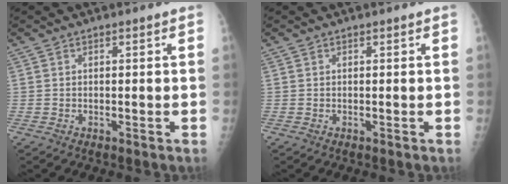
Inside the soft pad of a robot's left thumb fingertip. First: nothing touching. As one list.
[{"total": 0.0}]